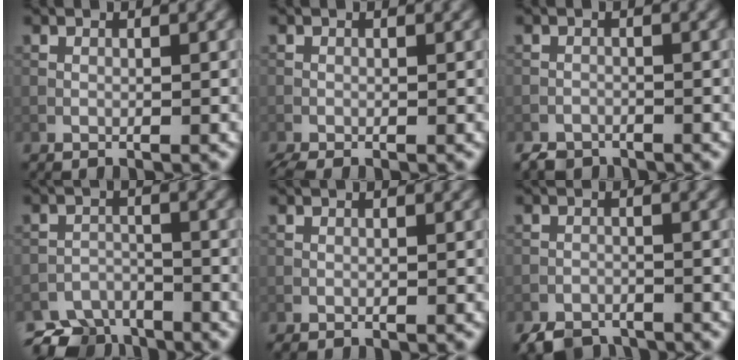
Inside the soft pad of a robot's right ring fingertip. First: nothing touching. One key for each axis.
{"total": 1.7, "fx": -1.3, "fy": 0.6, "fz": 0.8, "tx": -0.019, "ty": -0.006, "tz": -0.029}
{"total": 1.6, "fx": -1.4, "fy": 0.8, "fz": 0.2, "tx": 0.000, "ty": 0.000, "tz": -0.028}
{"total": 5.6, "fx": -4.9, "fy": 2.3, "fz": 1.3, "tx": -0.014, "ty": -0.014, "tz": -0.078}
{"total": 0.0}
{"total": 3.5, "fx": -3.0, "fy": 1.5, "fz": 1.0, "tx": -0.015, "ty": -0.007, "tz": -0.059}